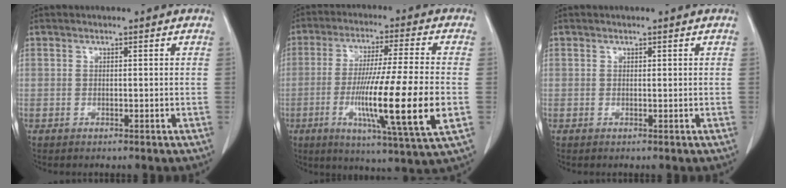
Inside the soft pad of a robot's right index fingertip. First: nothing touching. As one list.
[{"total": 17.8, "force": [-3.8, -0.6, 17.4], "torque": [-0.297, -0.025, -0.066]}, {"total": 0.0}]